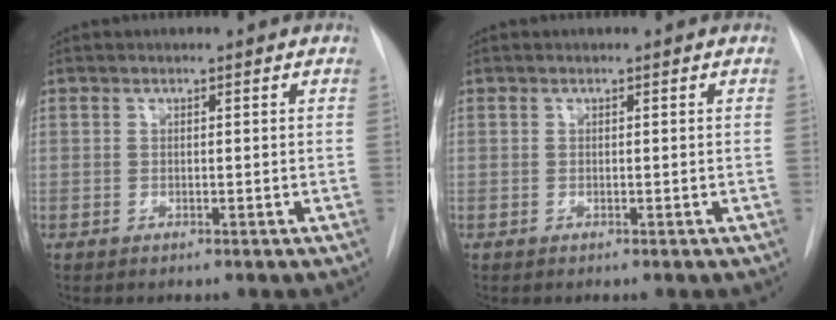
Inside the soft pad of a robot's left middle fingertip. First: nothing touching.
{"total": 0.0}